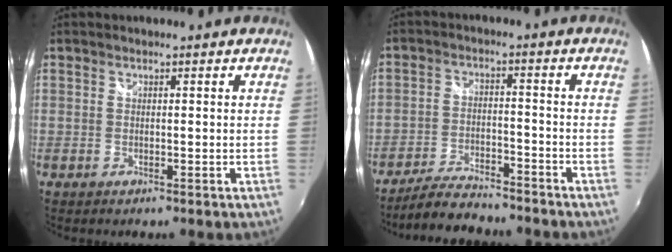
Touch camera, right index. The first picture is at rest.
{"total": 10.3, "force": [-9.3, 2.2, 3.9], "torque": [-0.104, -0.009, -0.153]}